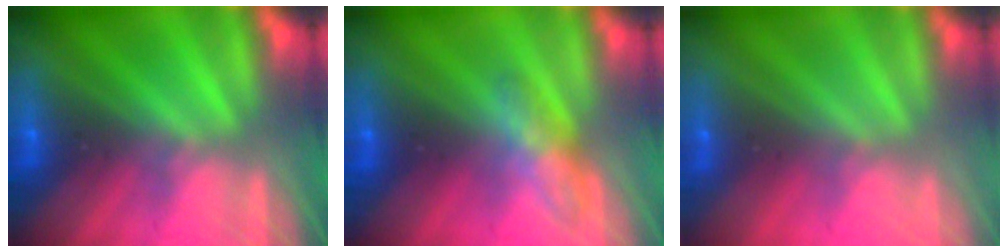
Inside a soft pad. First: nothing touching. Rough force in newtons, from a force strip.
{"total": 2.7}
{"total": 2.8}